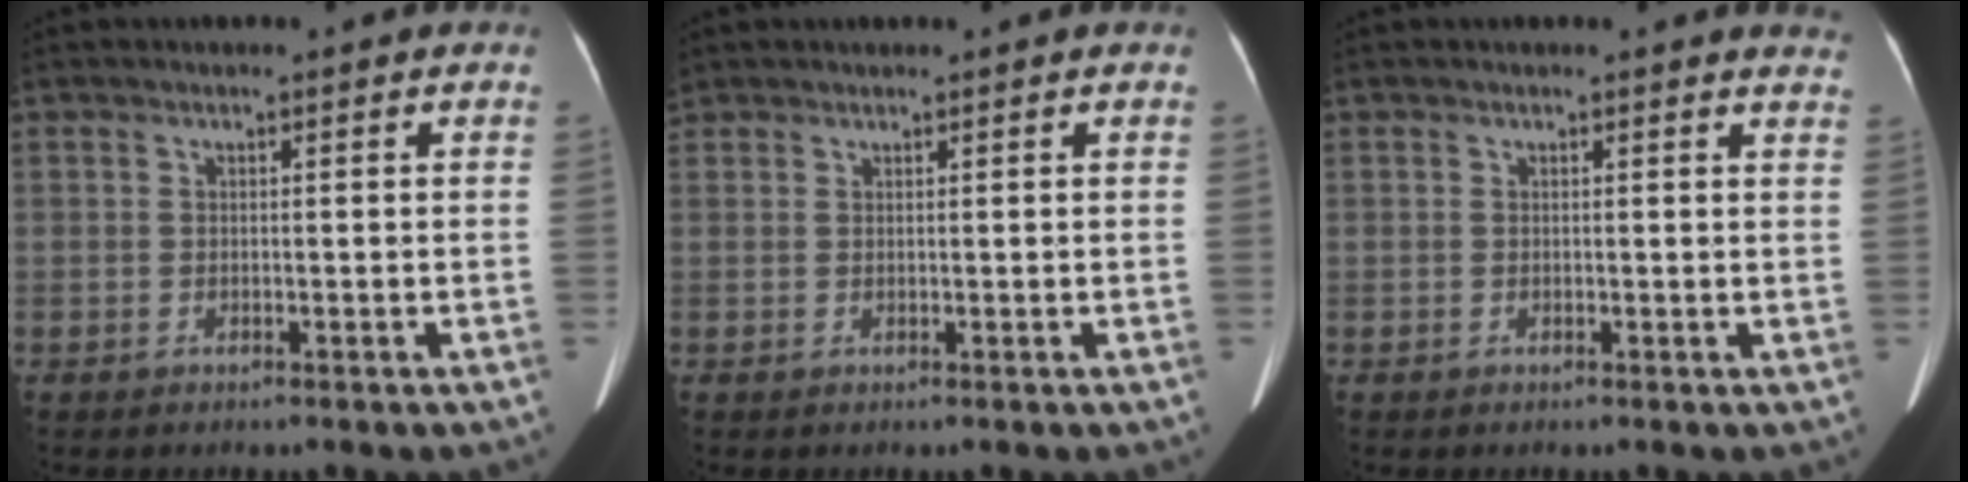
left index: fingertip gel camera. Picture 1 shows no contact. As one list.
[{"total": 1.1, "force": [1.0, 0.4, 0.1], "torque": [-0.014, 0.009, 0.024]}, {"total": 3.7, "force": [3.6, 0.6, 0.4], "torque": [0.000, -0.017, 0.012]}]